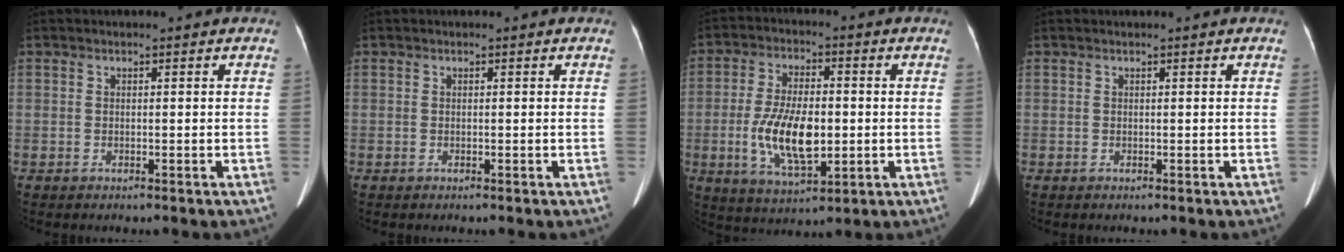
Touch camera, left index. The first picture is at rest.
{"total": 0.0}
{"total": 11.1, "force": [-1.8, 4.4, 10.1], "torque": [-0.208, -0.012, -0.027]}
{"total": 0.0}